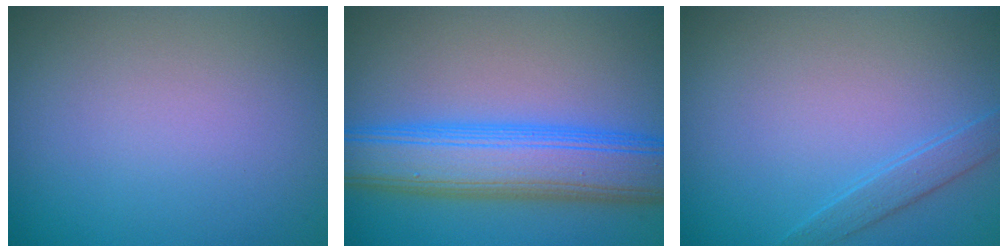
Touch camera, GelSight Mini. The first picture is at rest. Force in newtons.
{"total": 8.7, "press": 8.7, "slide": 0.1}
{"total": 1.4, "press": 1.4, "slide": 0.1}